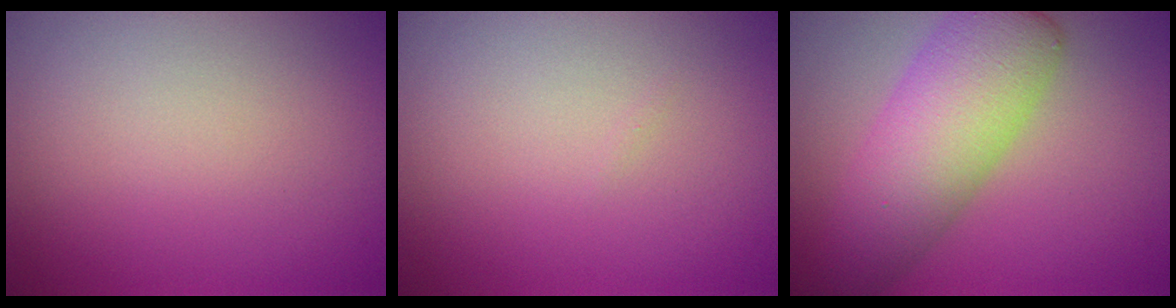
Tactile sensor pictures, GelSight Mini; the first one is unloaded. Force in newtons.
{"total": 0.0}
{"total": 7.6, "press": 7.6, "slide": 0.2}